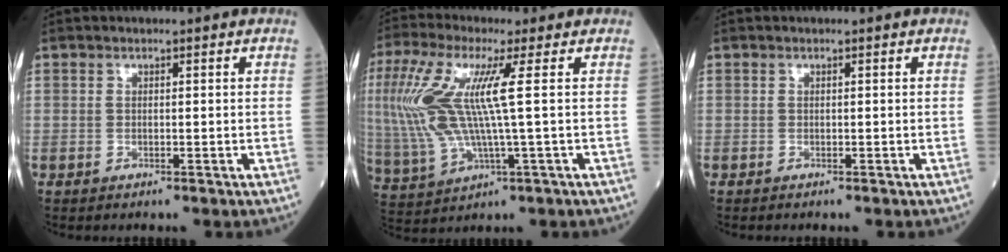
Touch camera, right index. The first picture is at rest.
{"total": 12.6, "force": [2.0, 1.3, 12.4], "torque": [-0.302, 0.012, 0.041]}
{"total": 0.0}